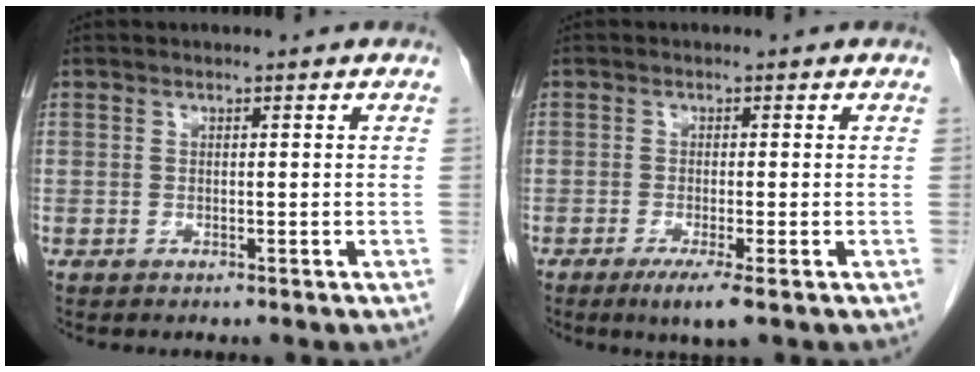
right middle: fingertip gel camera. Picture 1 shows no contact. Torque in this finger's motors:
{"motor_torque": [0.90, -0.44, 0.32, 0.07]}